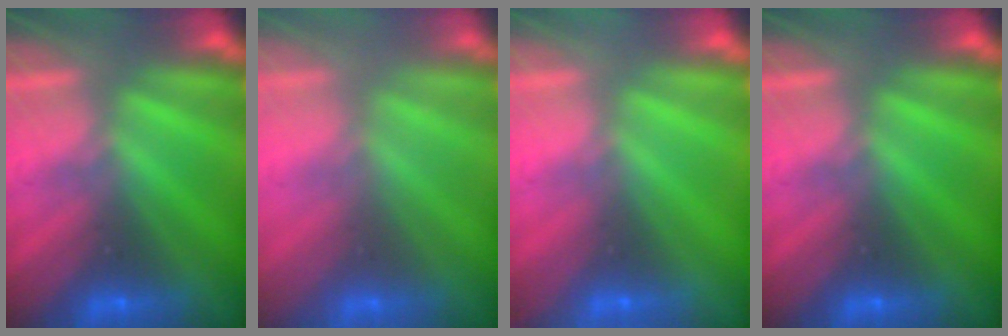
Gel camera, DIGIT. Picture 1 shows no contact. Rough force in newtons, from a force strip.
{"total": 2.4}
{"total": 3.0}
{"total": 0.0}